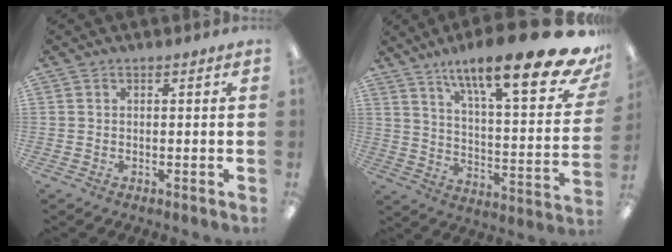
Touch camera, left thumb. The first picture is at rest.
{"total": 23.3, "force": [15.4, 5.2, 16.8], "torque": [-0.254, -0.103, 0.242]}